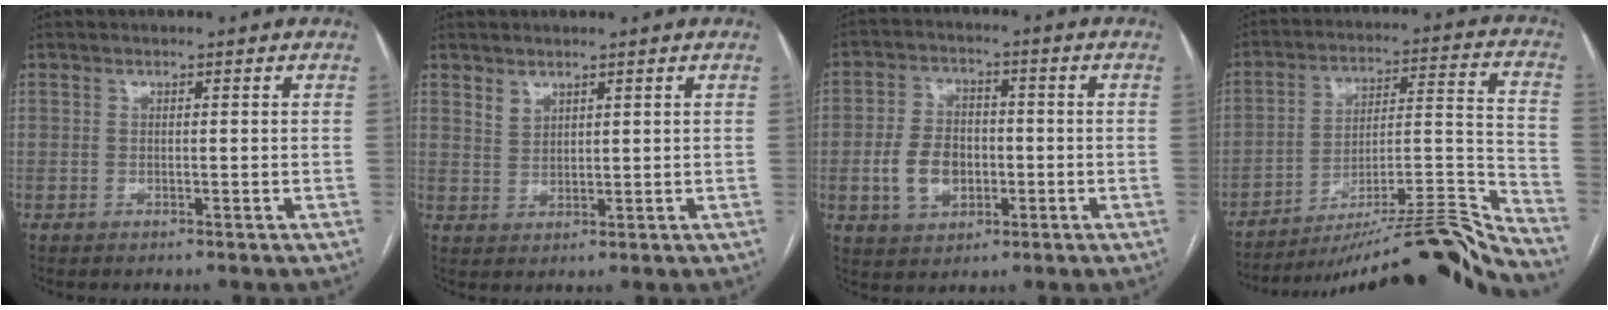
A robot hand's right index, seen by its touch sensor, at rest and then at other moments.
{"total": 2.3, "force": [1.8, 1.2, 0.7], "torque": [-0.011, 0.000, 0.040]}
{"total": 8.0, "force": [-1.5, 5.6, 5.5], "torque": [-0.115, 0.014, -0.022]}
{"total": 24.4, "force": [-22.8, -1.0, 8.9], "torque": [-0.066, 0.018, -0.327]}